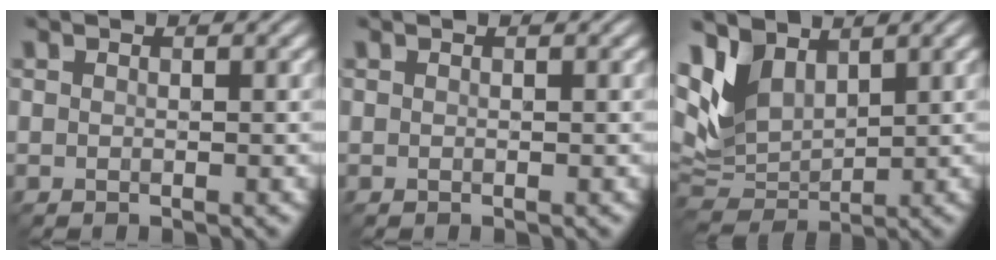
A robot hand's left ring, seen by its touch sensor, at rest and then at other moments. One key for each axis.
{"total": 0.0}
{"total": 4.9, "fx": 2.9, "fy": 3.1, "fz": 2.5, "tx": -0.071, "ty": -0.006, "tz": 0.061}